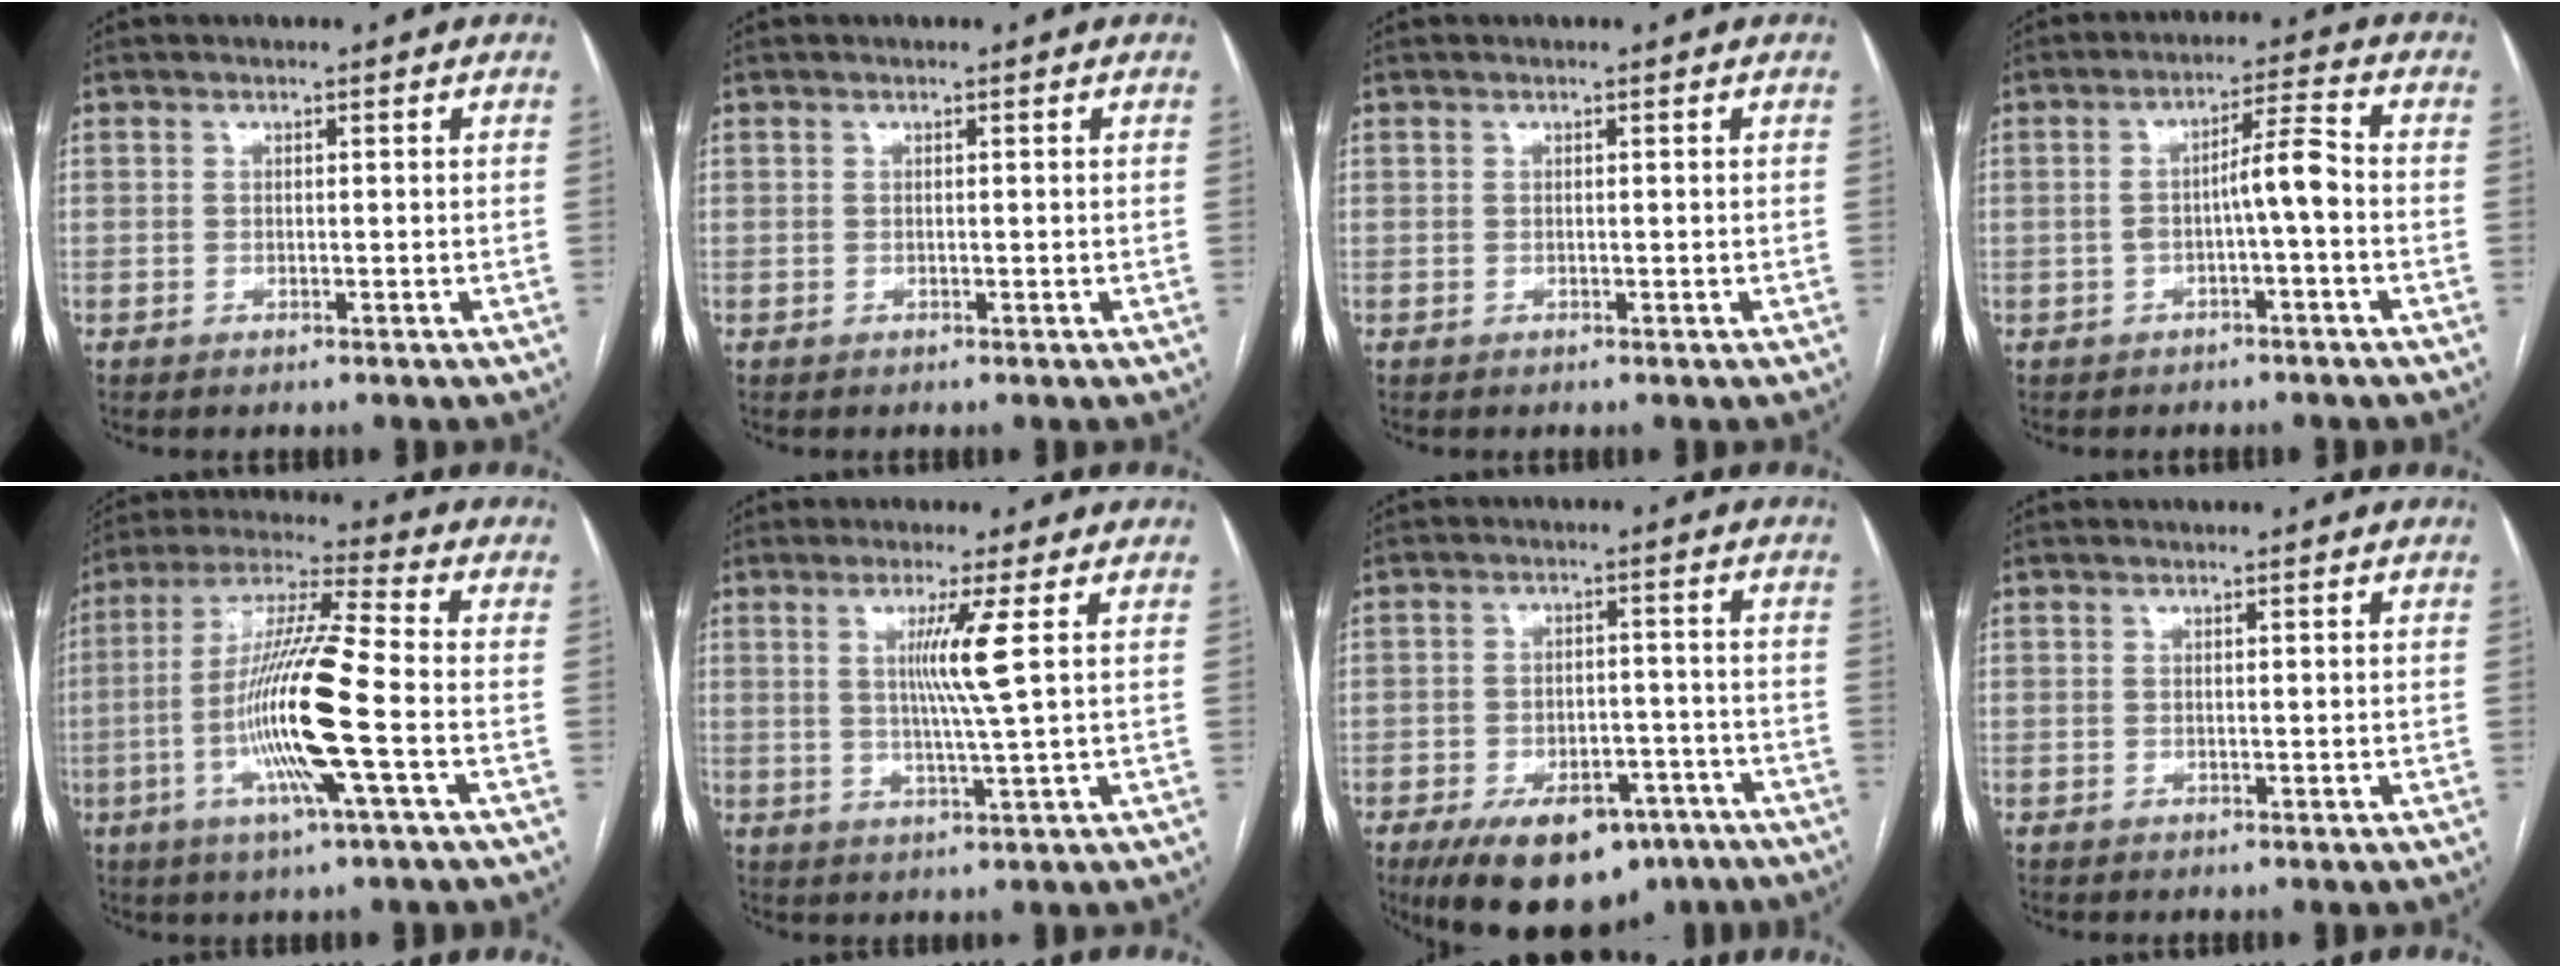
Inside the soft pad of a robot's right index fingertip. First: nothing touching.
{"total": 0.0}
{"total": 0.0}
{"total": 5.2, "force": [-1.0, 0.3, 5.1], "torque": [-0.081, 0.022, -0.013]}
{"total": 15.2, "force": [-3.8, -0.4, 14.8], "torque": [-0.293, -0.004, -0.080]}
{"total": 5.8, "force": [1.5, -1.7, 5.3], "torque": [-0.101, -0.009, 0.029]}
{"total": 14.5, "force": [-9.8, 7.5, 7.7], "torque": [-0.120, 0.012, -0.142]}
{"total": 0.0}